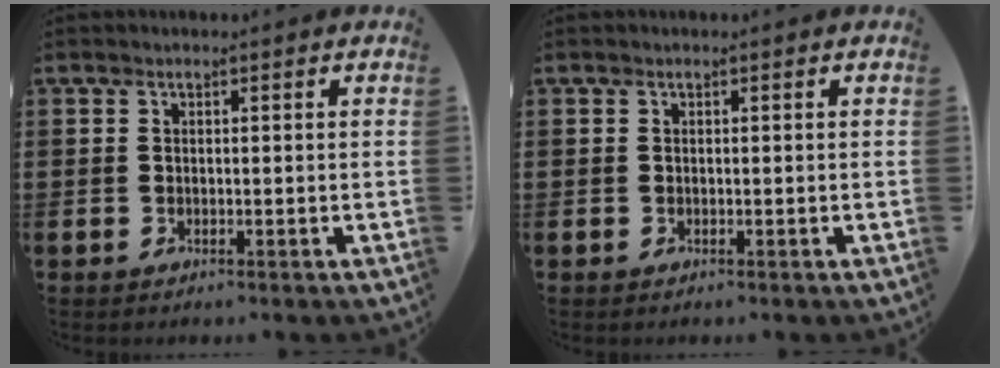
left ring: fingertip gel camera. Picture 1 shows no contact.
{"total": 0.0}